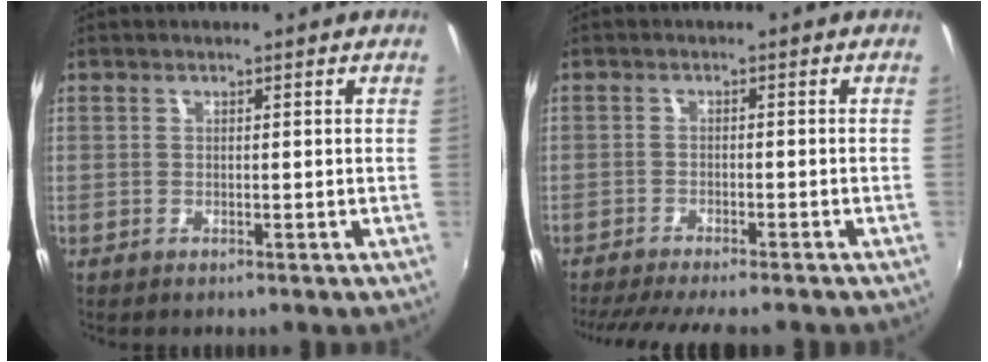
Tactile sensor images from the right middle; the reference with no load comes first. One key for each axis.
{"total": 11.3, "fx": -9.9, "fy": 1.3, "fz": 5.3, "tx": -0.114, "ty": -0.028, "tz": -0.151}